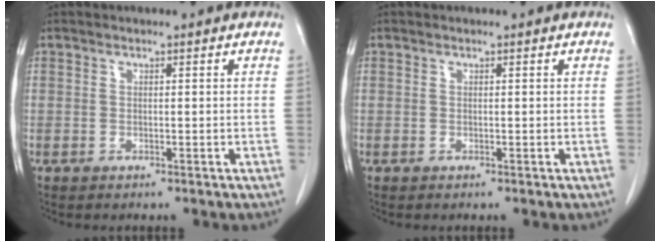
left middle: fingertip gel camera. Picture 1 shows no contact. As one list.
[{"total": 0.0}]